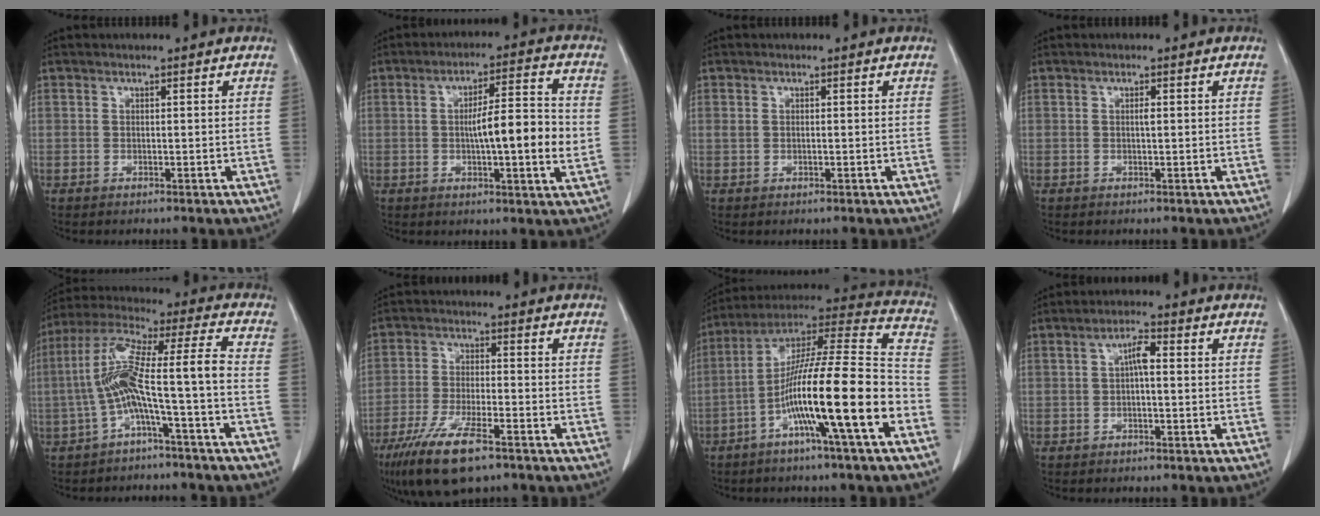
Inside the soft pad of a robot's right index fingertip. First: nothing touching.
{"total": 10.8, "force": [-0.6, 1.1, 10.7], "torque": [-0.166, 0.006, -0.015]}
{"total": 1.0, "force": [0.1, 0.6, 0.7], "torque": [-0.023, 0.010, 0.006]}
{"total": 0.6, "force": [0.1, 0.1, 0.6], "torque": [-0.013, 0.000, 0.000]}
{"total": 11.3, "force": [-3.1, -0.2, 10.9], "torque": [-0.215, 0.039, -0.060]}
{"total": 11.1, "force": [-7.2, 2.5, 8.0], "torque": [-0.154, -0.022, -0.125]}
{"total": 19.9, "force": [-7.3, 0.2, 18.5], "torque": [-0.314, 0.002, -0.131]}
{"total": 2.9, "force": [0.2, 0.7, 2.8], "torque": [-0.051, 0.008, 0.002]}